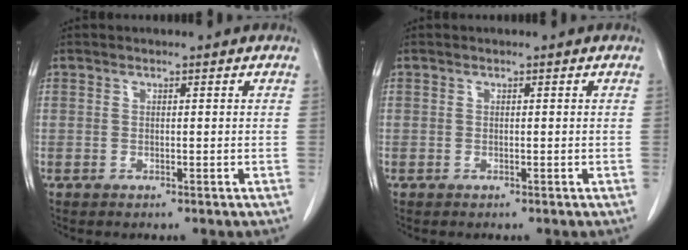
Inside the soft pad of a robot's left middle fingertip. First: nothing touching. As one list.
[{"total": 0.0}]